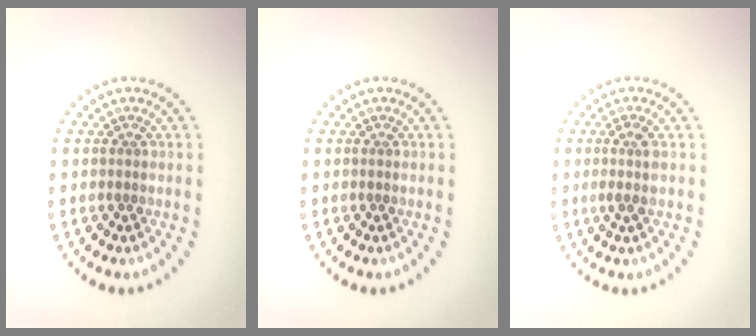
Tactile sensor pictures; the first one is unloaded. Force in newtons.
{"total": 0.0}
{"total": 1.5, "press": 1.3, "slide": 0.8}